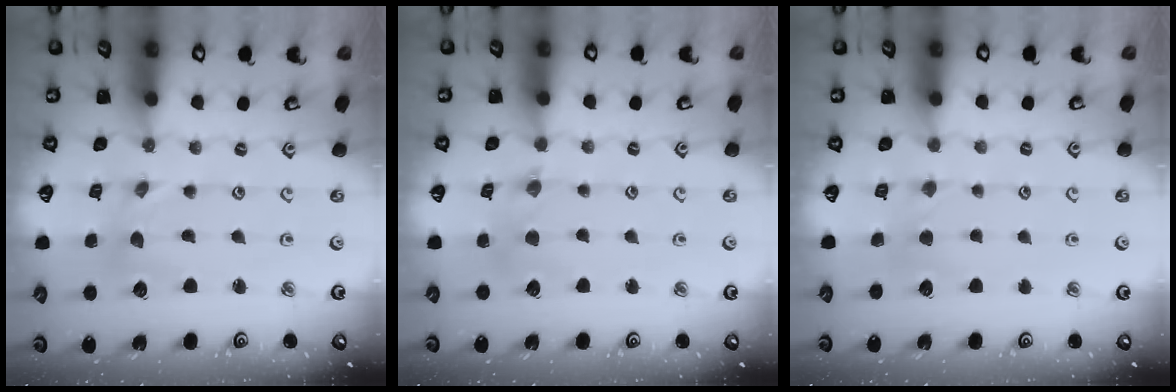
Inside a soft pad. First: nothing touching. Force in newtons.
{"total": 2.7, "press": 2.7, "slide": 0.3}
{"total": 2.5, "press": 2.4, "slide": 0.4}